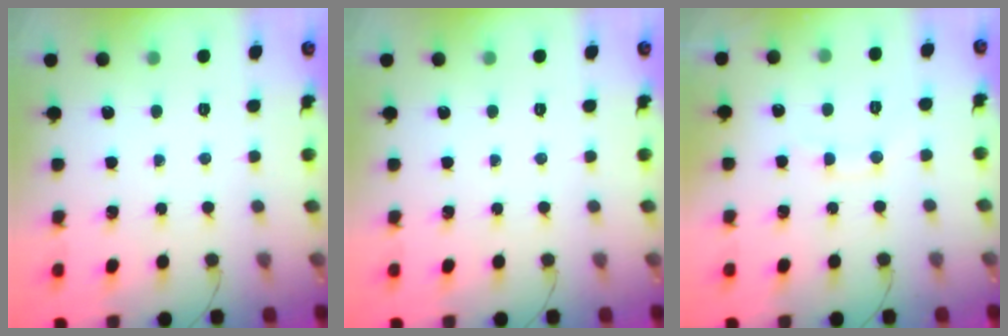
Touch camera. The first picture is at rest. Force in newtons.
{"total": 0.0}
{"total": 7.2, "press": 7.1, "slide": 1.2}